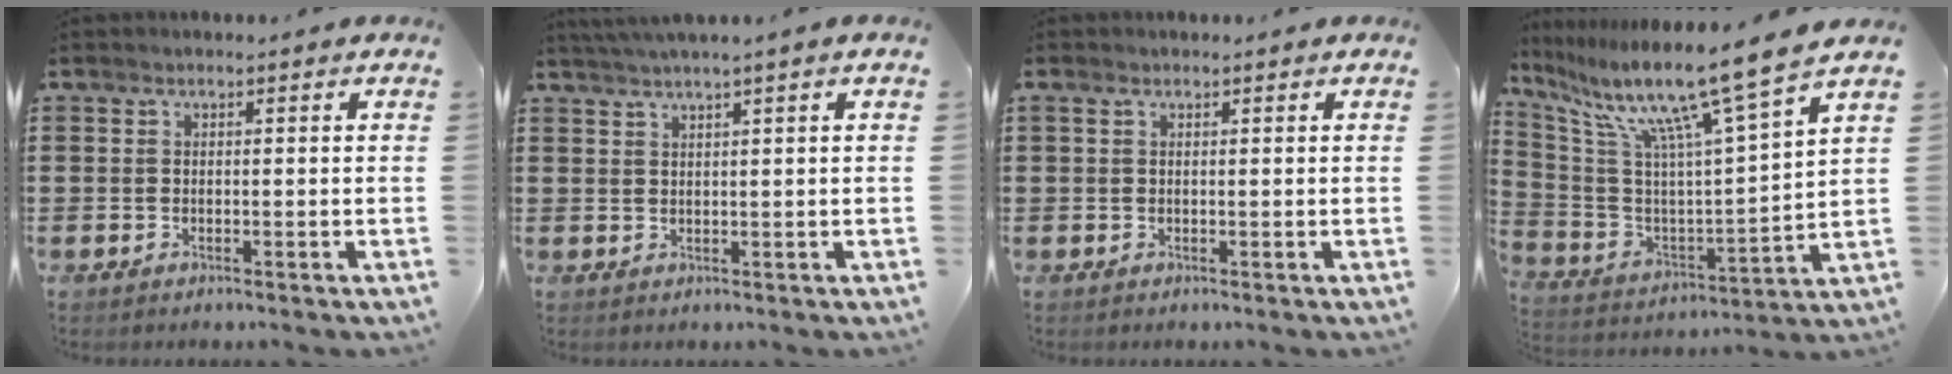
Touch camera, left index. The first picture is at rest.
{"total": 2.0, "force": [1.5, -0.6, 1.1], "torque": [-0.022, -0.001, 0.028]}
{"total": 0.6, "force": [0.4, 0.1, 0.4], "torque": [-0.009, 0.001, 0.008]}
{"total": 12.8, "force": [9.4, -0.8, 8.6], "torque": [-0.190, -0.066, 0.144]}